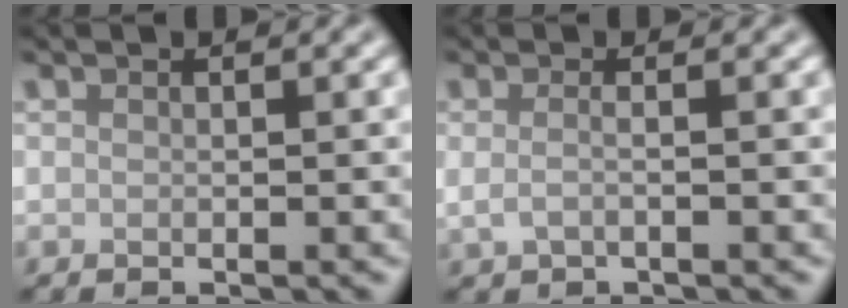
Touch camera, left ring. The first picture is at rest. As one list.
[{"total": 1.5, "force": [-0.2, 0.6, 1.3], "torque": [-0.028, -0.007, -0.009]}]